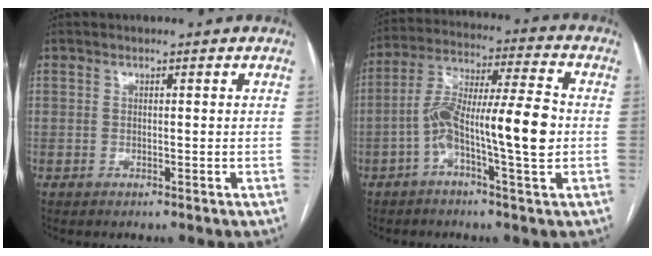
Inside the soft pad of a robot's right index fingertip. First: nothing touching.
{"total": 13.8, "force": [-2.6, 1.4, 13.5], "torque": [-0.246, 0.023, -0.049]}